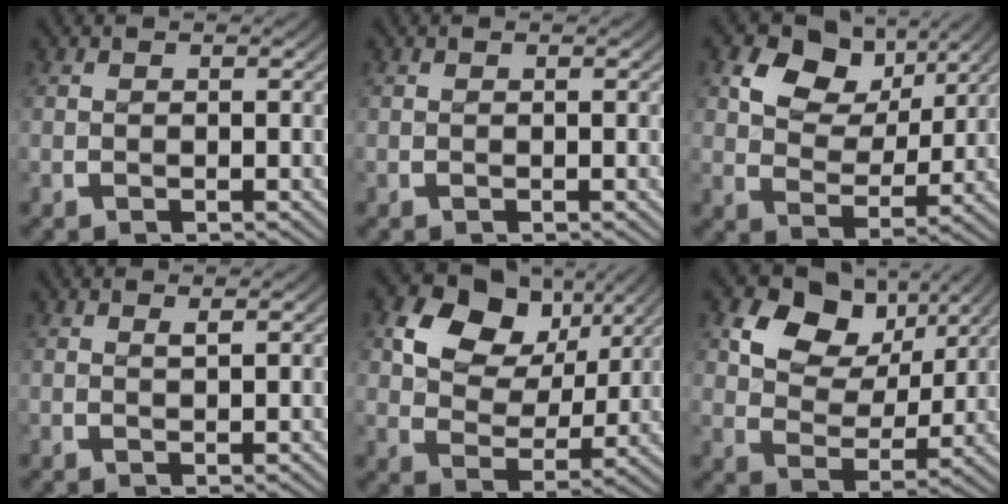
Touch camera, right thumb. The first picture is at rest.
{"total": 0.0}
{"total": 6.9, "force": [2.9, 4.8, 4.1], "torque": [-0.070, -0.012, 0.044]}
{"total": 0.9, "force": [0.8, 0.0, 0.4], "torque": [-0.001, -0.001, 0.015]}
{"total": 9.8, "force": [3.3, 7.1, 5.9], "torque": [-0.109, -0.013, 0.047]}
{"total": 8.3, "force": [3.1, 5.9, 5.0], "torque": [-0.089, -0.012, 0.044]}